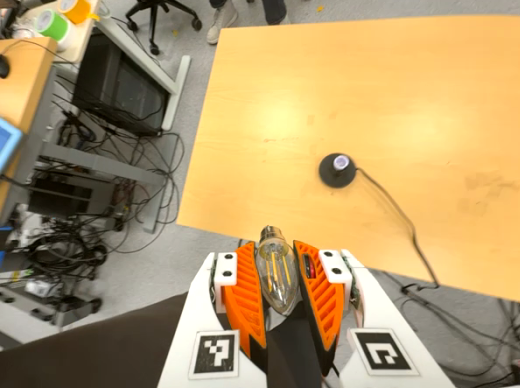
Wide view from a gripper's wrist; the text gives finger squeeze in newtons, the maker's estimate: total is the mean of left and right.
{"total": 13.7, "left": 14.1, "right": 13.3}